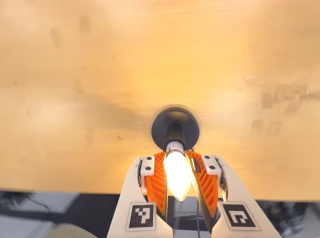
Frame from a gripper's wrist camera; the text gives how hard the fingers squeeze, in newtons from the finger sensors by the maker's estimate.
{"total": 25.0, "left": 27.6, "right": 22.5}